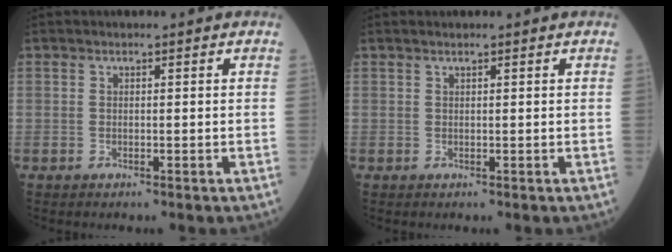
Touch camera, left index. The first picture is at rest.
{"total": 0.7, "force": [0.6, 0.0, 0.4], "torque": [-0.009, 0.010, 0.014]}